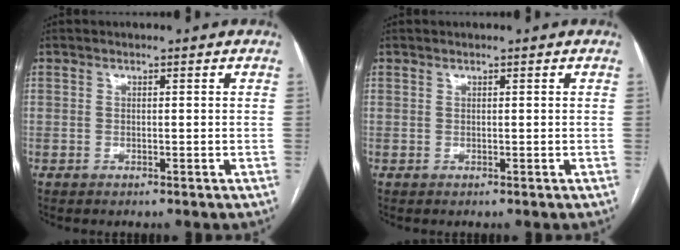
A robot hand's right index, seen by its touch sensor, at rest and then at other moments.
{"total": 0.0}